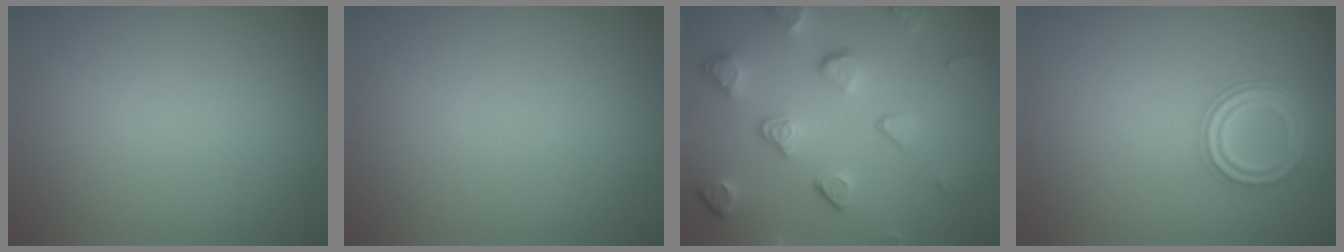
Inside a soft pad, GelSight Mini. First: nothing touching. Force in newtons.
{"total": 0.0}
{"total": 5.0, "press": 3.9, "slide": 3.2}
{"total": 3.6, "press": 2.9, "slide": 2.1}